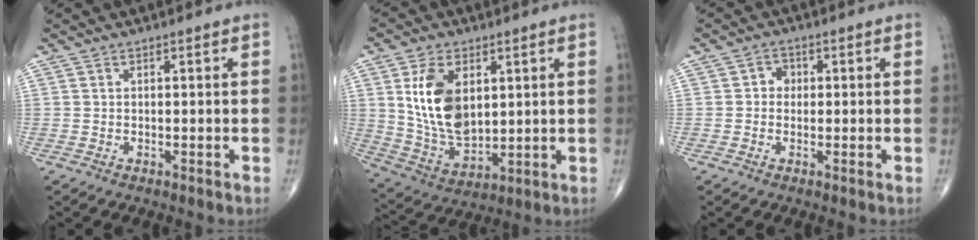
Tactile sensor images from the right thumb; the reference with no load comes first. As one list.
[{"total": 14.2, "force": [3.5, 8.6, 10.8], "torque": [-0.186, -0.021, 0.079]}, {"total": 2.4, "force": [0.1, 2.2, 1.1], "torque": [0.000, 0.007, -0.005]}]